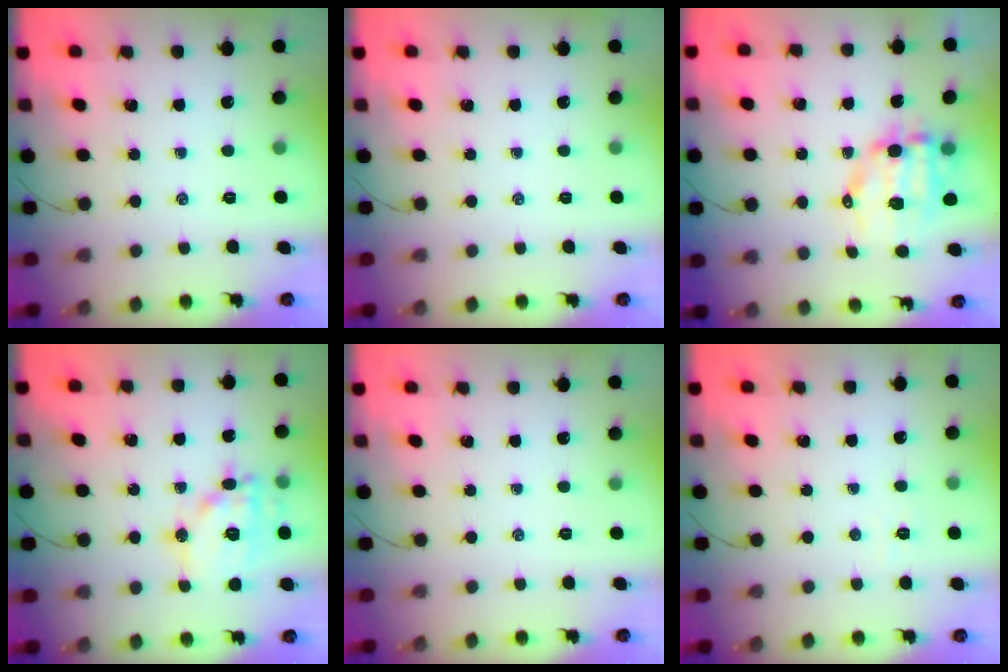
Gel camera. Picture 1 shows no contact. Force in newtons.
{"total": 0.0}
{"total": 8.9, "press": 8.6, "slide": 2.1}
{"total": 15.1, "press": 15.0, "slide": 1.3}
{"total": 0.0}
{"total": 2.5, "press": 2.4, "slide": 0.7}